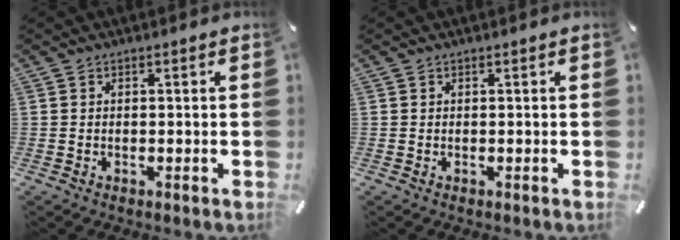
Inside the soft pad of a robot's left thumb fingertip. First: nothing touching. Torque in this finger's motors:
{"motor_torque": [0.00, 0.00, 0.00, 0.00, 0.00]}